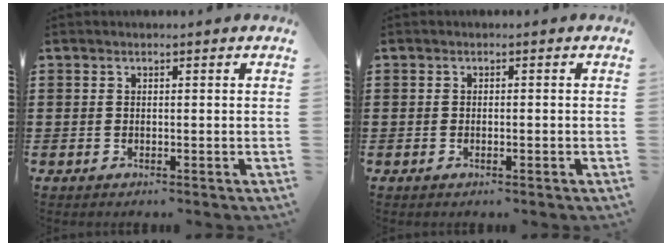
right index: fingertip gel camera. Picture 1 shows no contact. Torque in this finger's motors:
{"motor_torque": [-0.17, 0.54, -0.01, 0.00]}